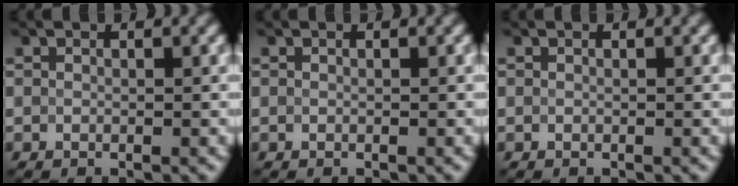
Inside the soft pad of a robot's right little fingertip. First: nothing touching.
{"total": 0.0}
{"total": 0.0}